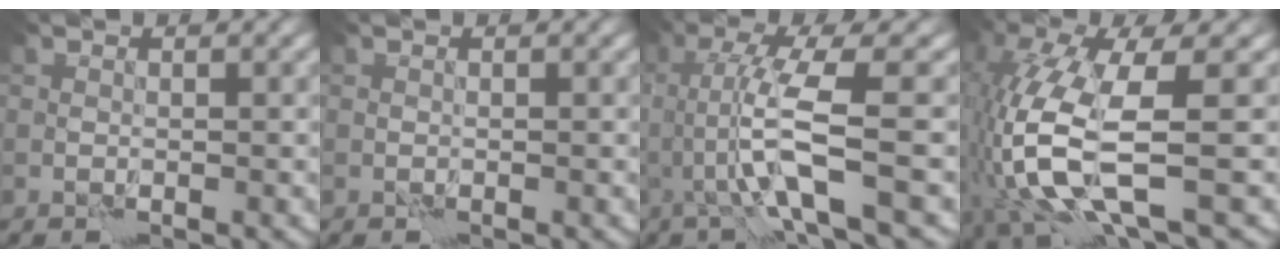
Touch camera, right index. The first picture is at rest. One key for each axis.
{"total": 0.0}
{"total": 5.8, "fx": -0.6, "fy": 0.3, "fz": 5.7, "tx": -0.114, "ty": 0.006, "tz": -0.011}
{"total": 9.9, "fx": -2.2, "fy": 3.1, "fz": 9.1, "tx": -0.217, "ty": -0.018, "tz": -0.039}